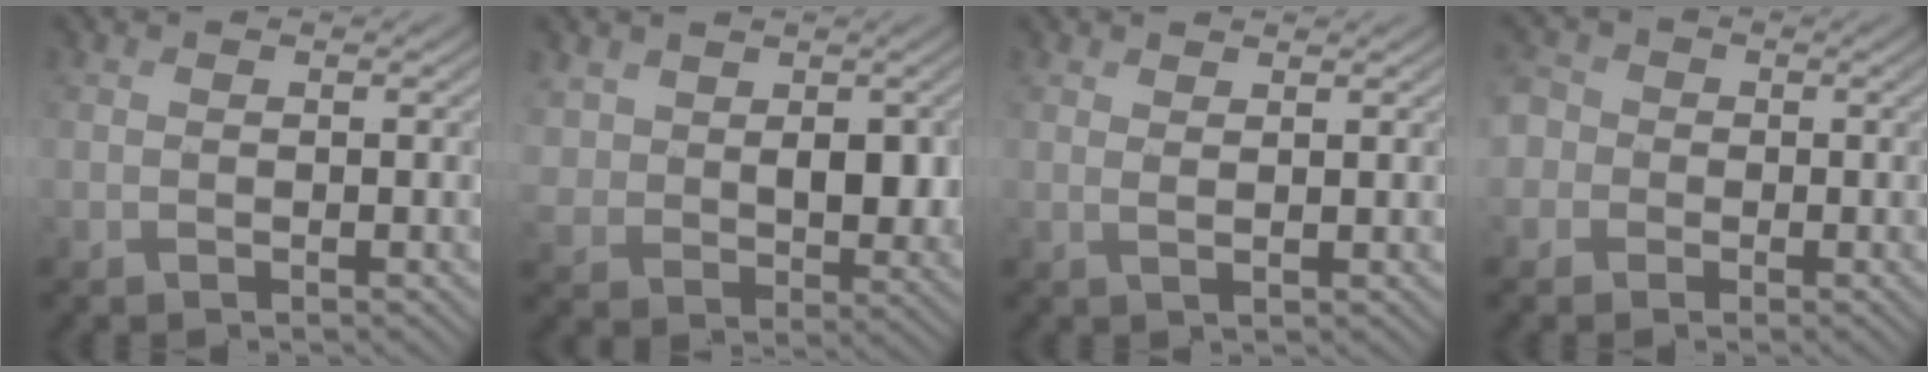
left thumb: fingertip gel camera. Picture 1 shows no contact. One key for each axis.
{"total": 6.9, "fx": 2.4, "fy": 5.2, "fz": 3.9, "tx": -0.095, "ty": -0.023, "tz": 0.048}
{"total": 1.4, "fx": 1.0, "fy": 0.2, "fz": 1.0, "tx": -0.022, "ty": 0.001, "tz": 0.015}
{"total": 4.4, "fx": -0.5, "fy": 4.2, "fz": 1.1, "tx": -0.036, "ty": 0.009, "tz": -0.037}